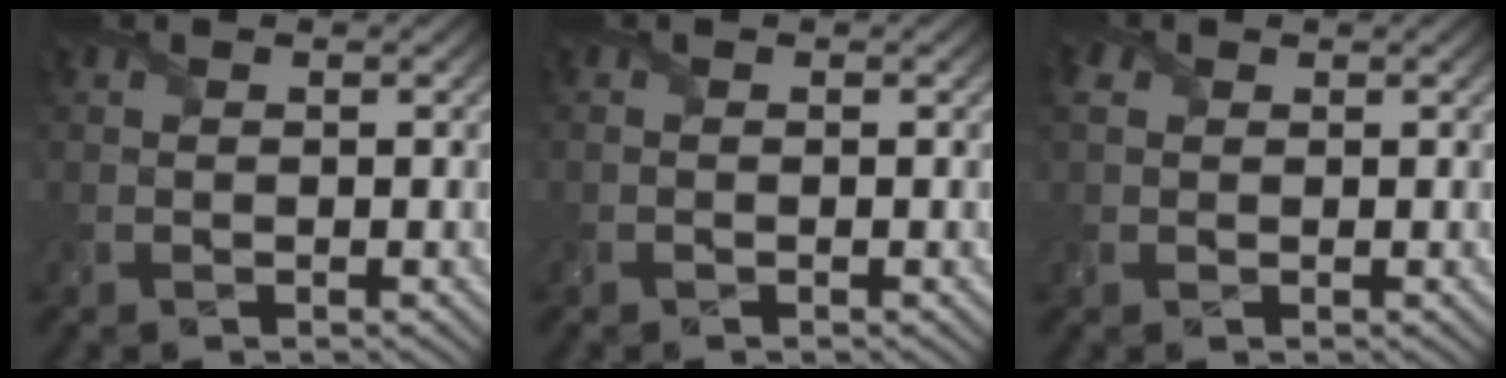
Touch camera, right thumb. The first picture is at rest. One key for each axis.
{"total": 0.0}
{"total": 2.1, "fx": 0.9, "fy": 1.6, "fz": 1.0, "tx": -0.030, "ty": 0.008, "tz": 0.013}